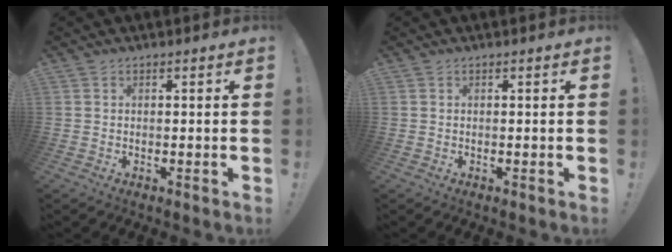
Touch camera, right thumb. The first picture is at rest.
{"total": 0.0}